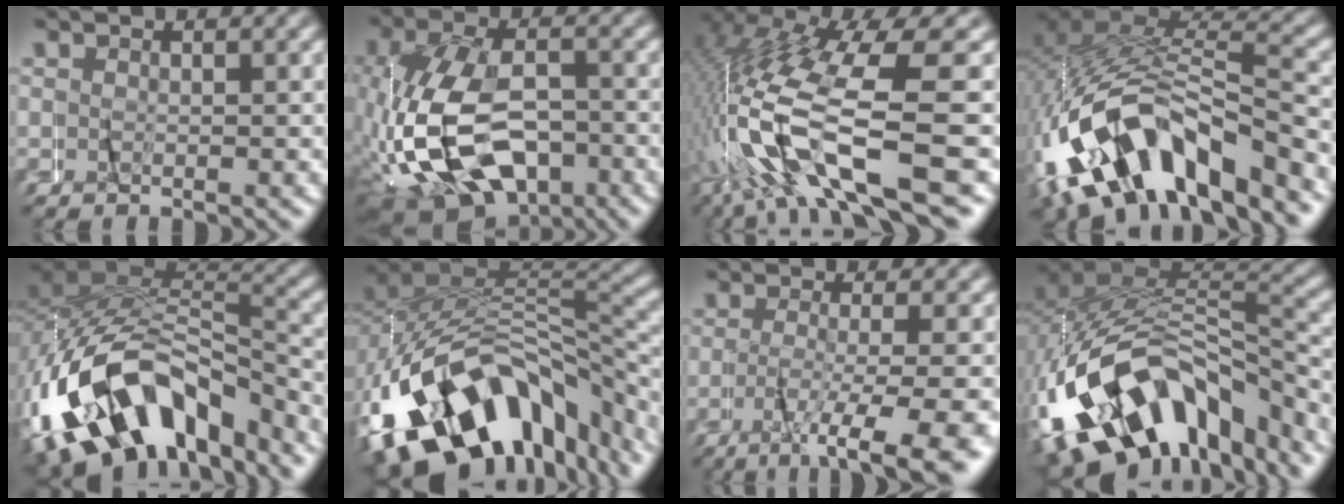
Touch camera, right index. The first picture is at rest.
{"total": 11.2, "force": [-3.9, 6.9, 7.9], "torque": [-0.184, -0.036, -0.052]}
{"total": 11.2, "force": [-2.2, 4.8, 9.9], "torque": [-0.225, -0.013, -0.026]}
{"total": 13.6, "force": [-4.1, 9.0, 9.3], "torque": [-0.217, -0.021, -0.063]}
{"total": 16.0, "force": [-6.1, 10.5, 10.4], "torque": [-0.231, -0.039, -0.081]}
{"total": 17.4, "force": [-7.4, 10.5, 11.7], "torque": [-0.223, -0.035, -0.096]}
{"total": 7.0, "force": [-4.9, 0.5, 5.0], "torque": [-0.071, -0.013, -0.076]}
{"total": 16.3, "force": [-6.1, 10.6, 10.8], "torque": [-0.232, -0.035, -0.084]}